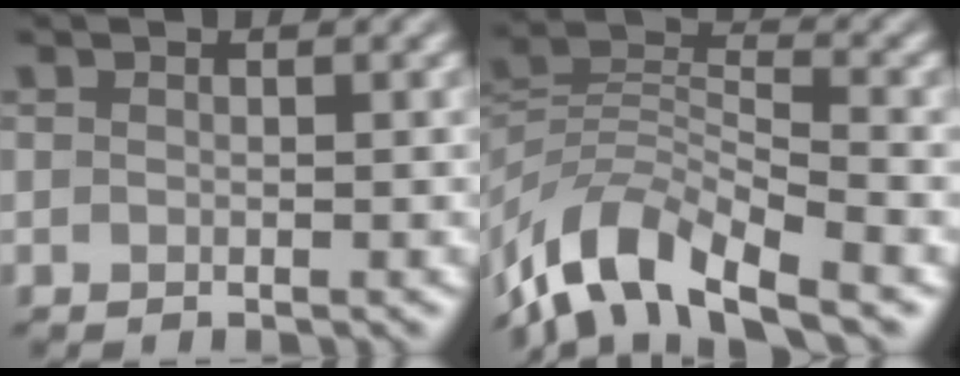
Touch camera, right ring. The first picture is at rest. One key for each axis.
{"total": 9.6, "fx": -7.0, "fy": 3.4, "fz": 5.7, "tx": -0.107, "ty": 0.008, "tz": -0.145}